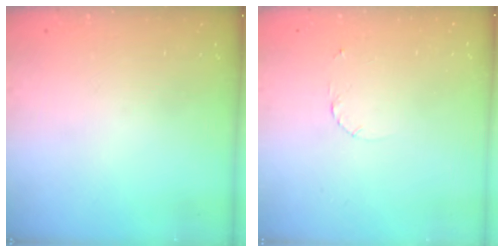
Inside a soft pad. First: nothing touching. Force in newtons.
{"total": 1.6, "press": 1.6, "slide": 0.2}